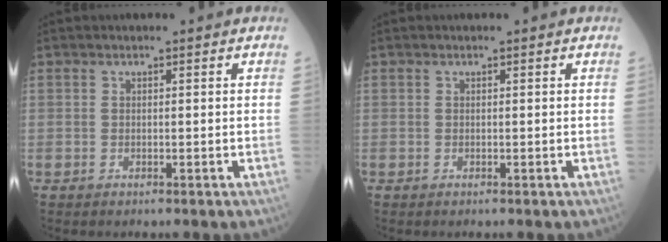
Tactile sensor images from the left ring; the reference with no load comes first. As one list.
[{"total": 0.0}]